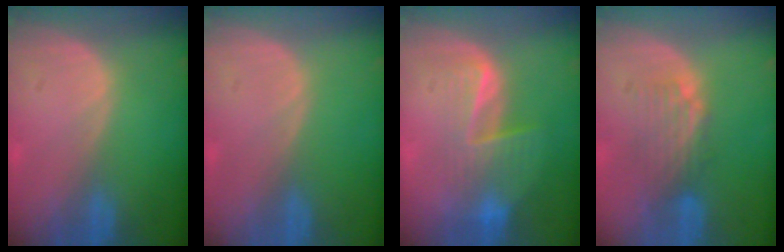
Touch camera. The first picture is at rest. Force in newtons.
{"total": 0.0}
{"total": 6.8, "press": 6.4, "slide": 2.3}
{"total": 4.6, "press": 3.9, "slide": 2.4}